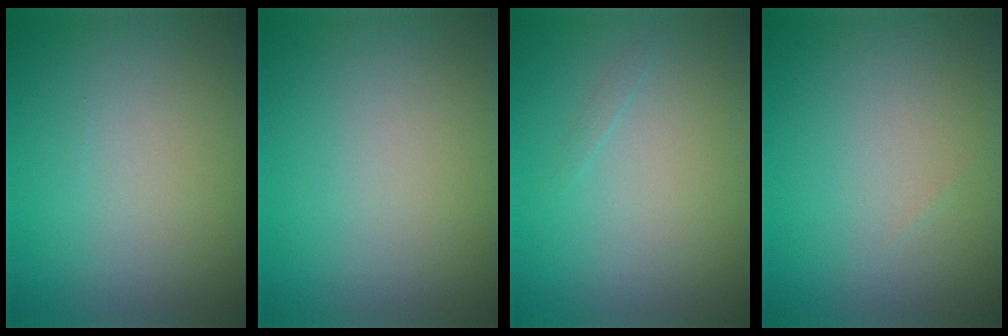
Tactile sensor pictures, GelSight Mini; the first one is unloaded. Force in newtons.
{"total": 0.0}
{"total": 0.5, "press": 0.5, "slide": 0.0}
{"total": 0.0}